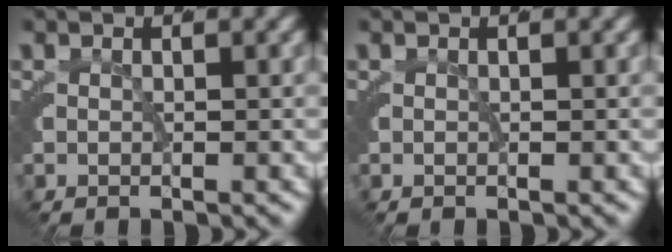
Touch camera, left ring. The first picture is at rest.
{"total": 0.0}